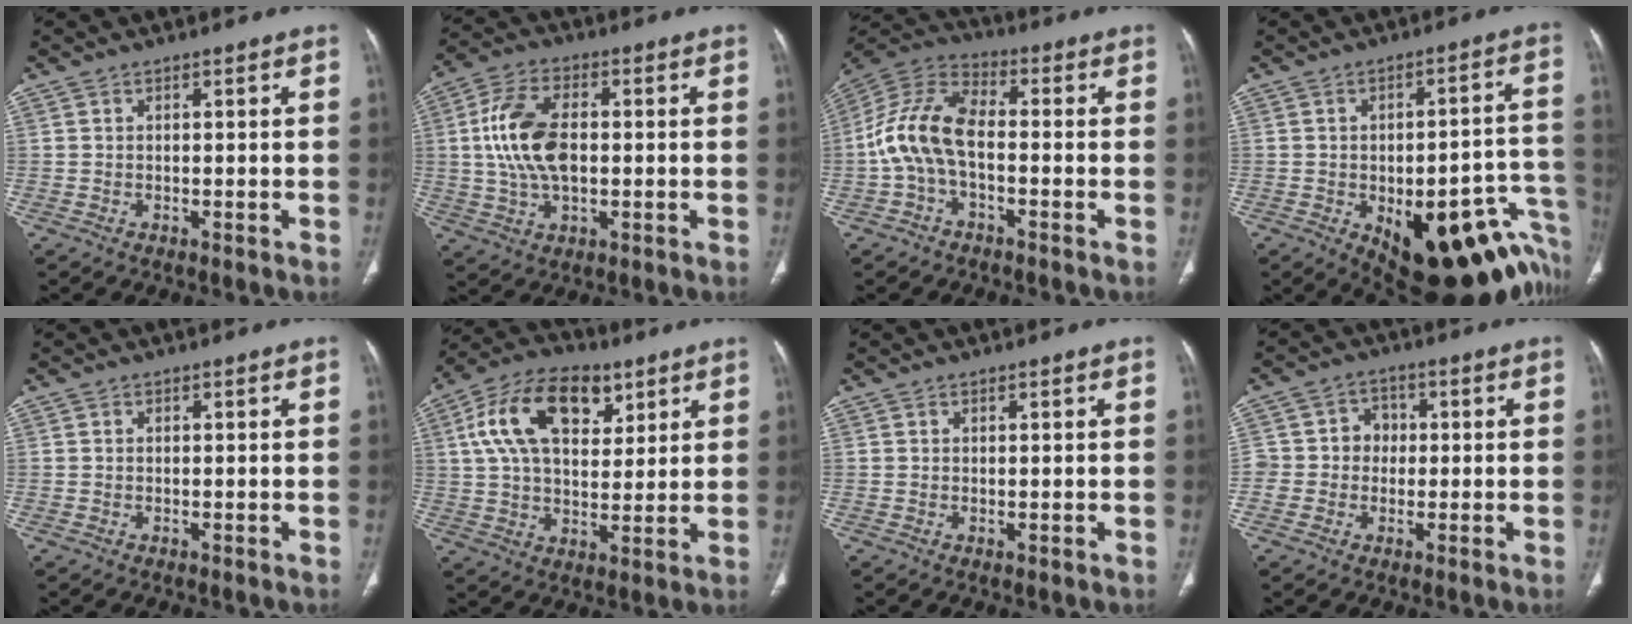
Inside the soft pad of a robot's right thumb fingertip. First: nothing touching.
{"total": 12.6, "force": [0.7, 7.2, 10.3], "torque": [-0.201, 0.012, 0.013]}
{"total": 12.0, "force": [-1.9, 6.7, 9.8], "torque": [-0.200, 0.037, -0.045]}
{"total": 27.7, "force": [-10.5, 11.5, 22.9], "torque": [-0.197, 0.058, -0.117]}
{"total": 0.0}
{"total": 17.5, "force": [6.8, 10.3, 12.4], "torque": [-0.196, -0.004, 0.115]}
{"total": 0.0}
{"total": 6.1, "force": [-0.1, 5.7, 2.1], "torque": [0.004, 0.018, -0.008]}